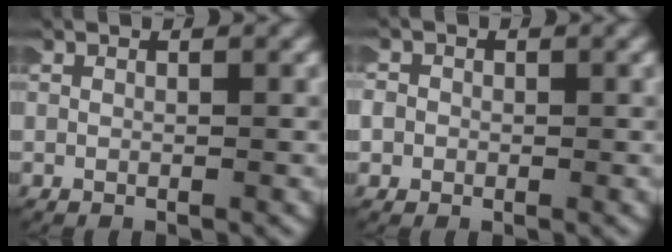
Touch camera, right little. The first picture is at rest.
{"total": 2.6, "force": [-0.1, 2.6, 0.6], "torque": [-0.022, 0.004, -0.012]}